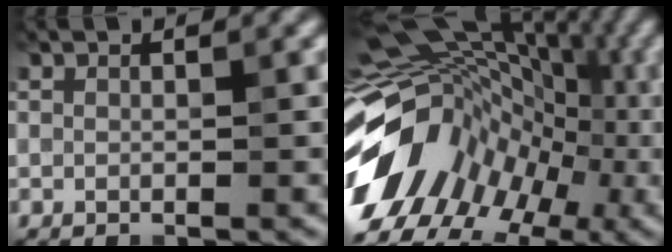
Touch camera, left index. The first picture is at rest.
{"total": 14.2, "force": [-3.6, 10.5, 8.9], "torque": [-0.162, 0.010, -0.068]}